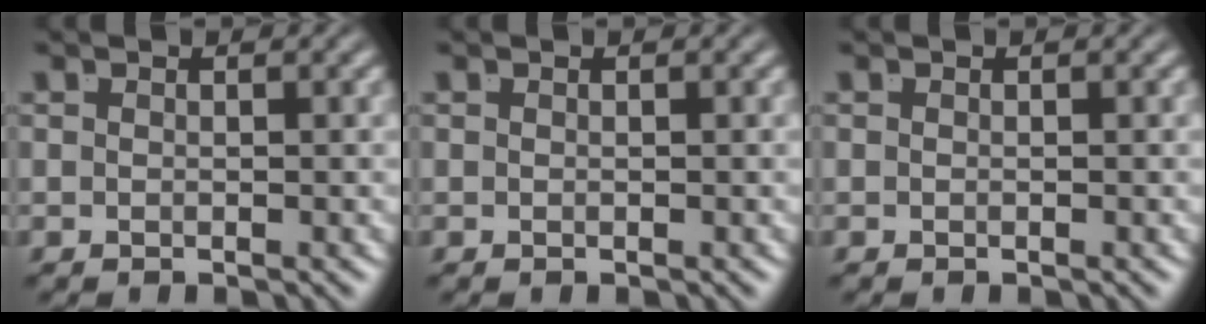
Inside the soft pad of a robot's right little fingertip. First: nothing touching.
{"total": 0.0}
{"total": 0.0}